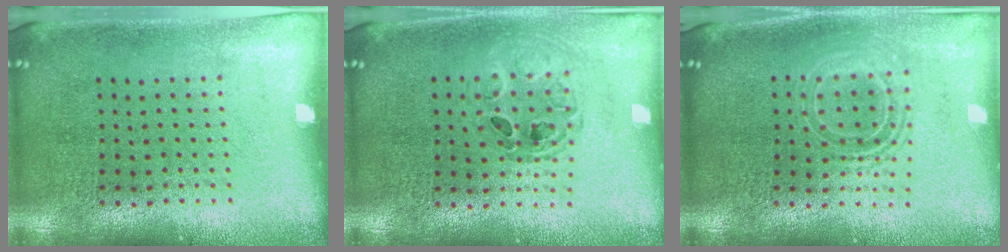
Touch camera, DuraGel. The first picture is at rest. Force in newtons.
{"total": 0.8, "press": 0.8, "slide": 0.1}
{"total": 1.6, "press": 1.3, "slide": 1.0}